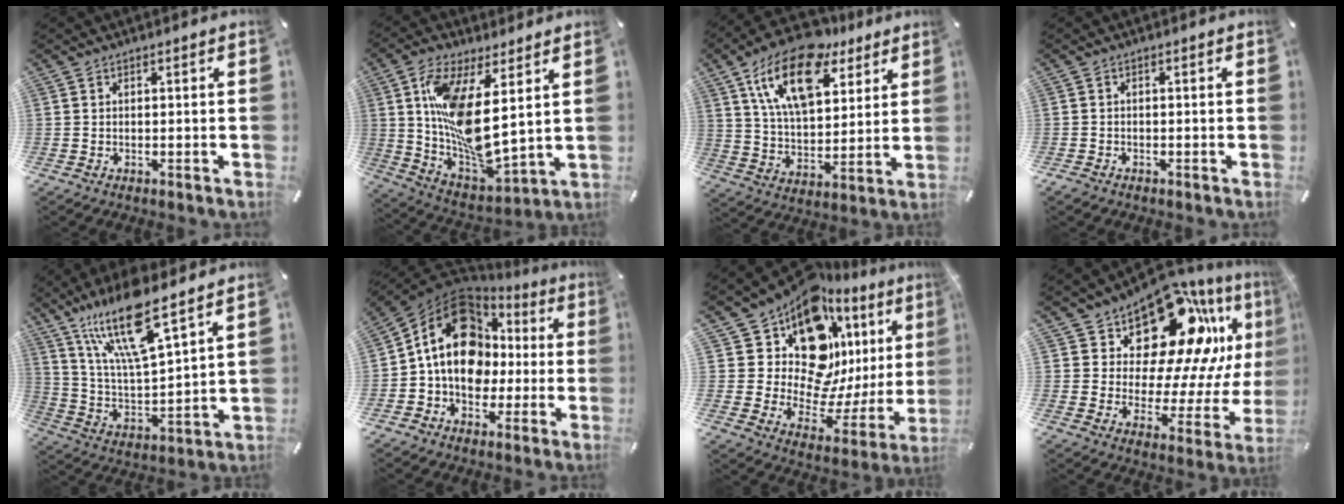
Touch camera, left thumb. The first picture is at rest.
{"total": 15.2, "force": [5.0, 5.7, 13.2], "torque": [-0.273, -0.043, 0.089]}
{"total": 19.0, "force": [11.0, 10.2, 11.6], "torque": [-0.220, -0.042, 0.194]}
{"total": 1.1, "force": [-0.8, 0.7, 0.4], "torque": [-0.006, 0.003, -0.018]}
{"total": 17.8, "force": [12.8, 3.8, 11.8], "torque": [-0.256, -0.067, 0.214]}
{"total": 17.1, "force": [1.6, 13.9, 9.8], "torque": [-0.172, 0.002, 0.031]}
{"total": 18.0, "force": [11.1, 10.6, 9.4], "torque": [-0.155, -0.115, 0.199]}
{"total": 20.8, "force": [12.7, 11.6, 11.6], "torque": [-0.157, -0.103, 0.217]}